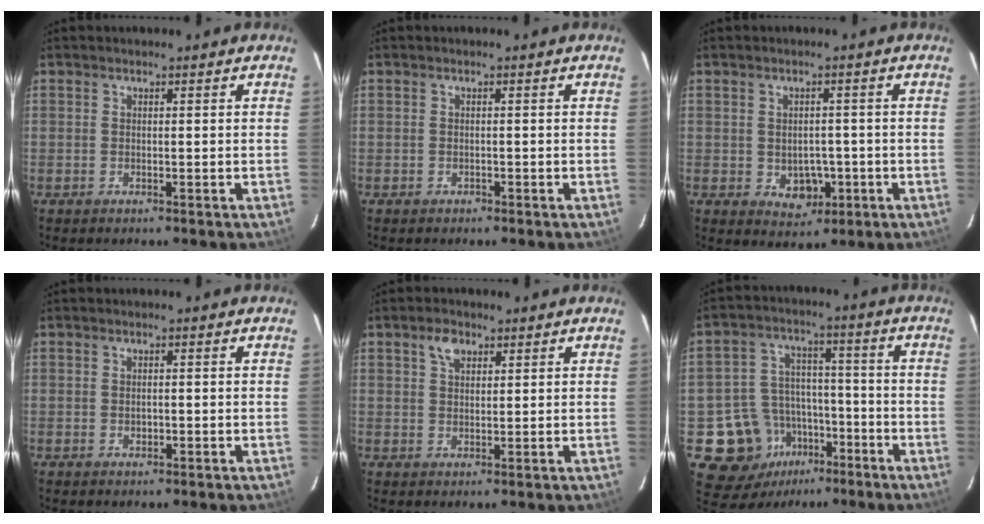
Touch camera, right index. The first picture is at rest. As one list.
[{"total": 0.9, "force": [-0.7, 0.6, -0.1], "torque": [-0.001, 0.003, -0.010]}, {"total": 5.2, "force": [-1.3, 4.2, 2.8], "torque": [-0.053, 0.002, -0.003]}, {"total": 1.0, "force": [-0.2, 0.8, 0.6], "torque": [-0.010, 0.000, -0.003]}, {"total": 3.3, "force": [1.8, 2.1, 1.8], "torque": [-0.031, 0.010, 0.032]}, {"total": 12.7, "force": [-6.1, 10.4, 3.9], "torque": [-0.098, 0.037, -0.076]}]